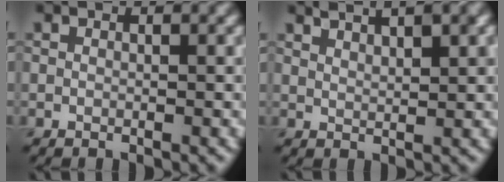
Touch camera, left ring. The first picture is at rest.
{"total": 3.9, "force": [2.7, 1.2, 2.6], "torque": [-0.016, 0.013, 0.024]}